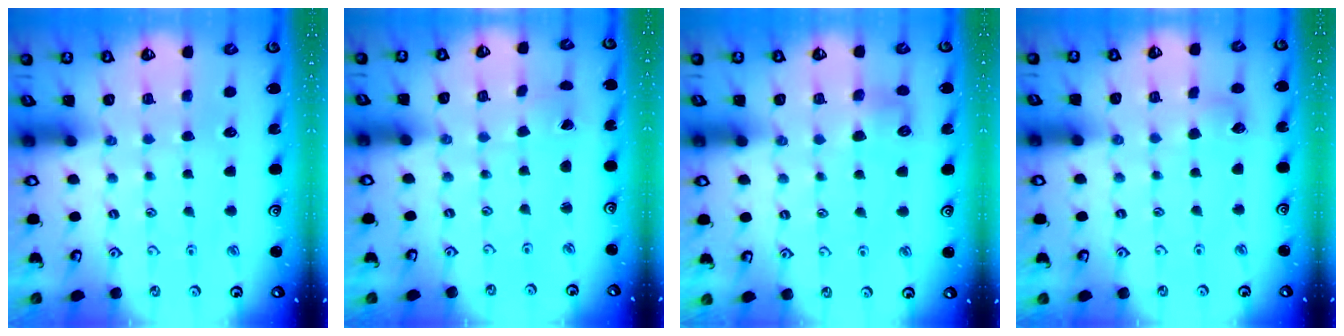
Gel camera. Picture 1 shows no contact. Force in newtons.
{"total": 0.0}
{"total": 5.7, "press": 5.7, "slide": 0.6}
{"total": 5.0, "press": 5.0, "slide": 0.6}